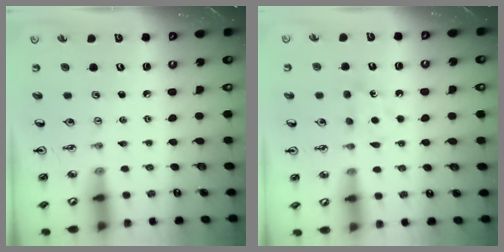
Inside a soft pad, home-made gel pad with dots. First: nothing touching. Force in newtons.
{"total": 5.2, "press": 5.2, "slide": 0.7}